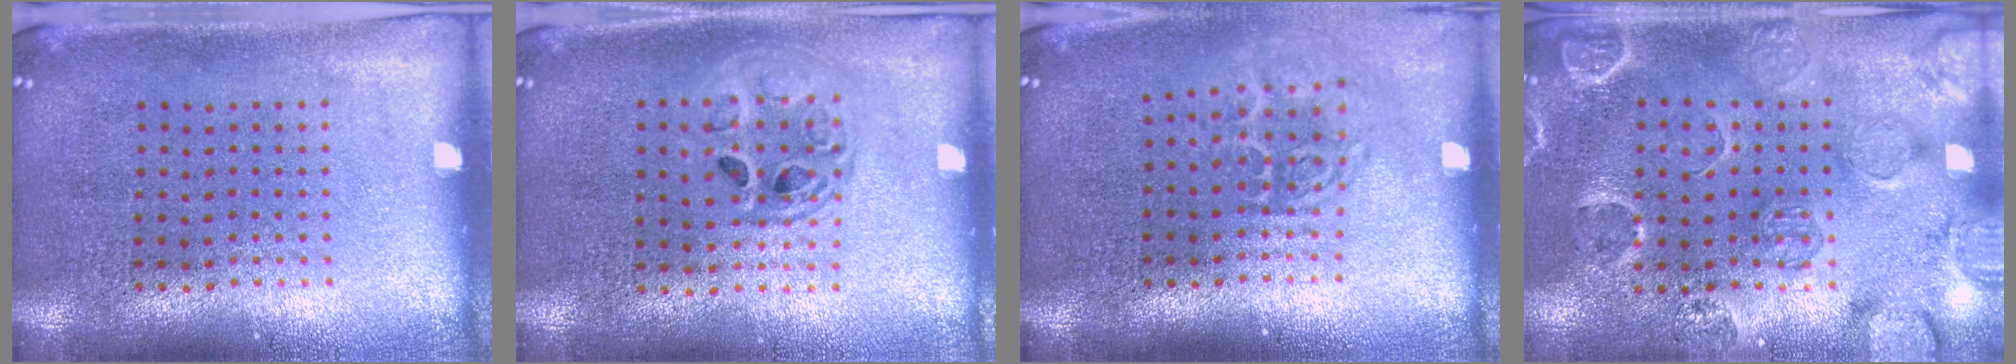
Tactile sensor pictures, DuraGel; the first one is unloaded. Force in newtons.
{"total": 1.5, "press": 1.3, "slide": 0.7}
{"total": 1.7, "press": 1.2, "slide": 1.2}
{"total": 2.5, "press": 2.0, "slide": 1.5}